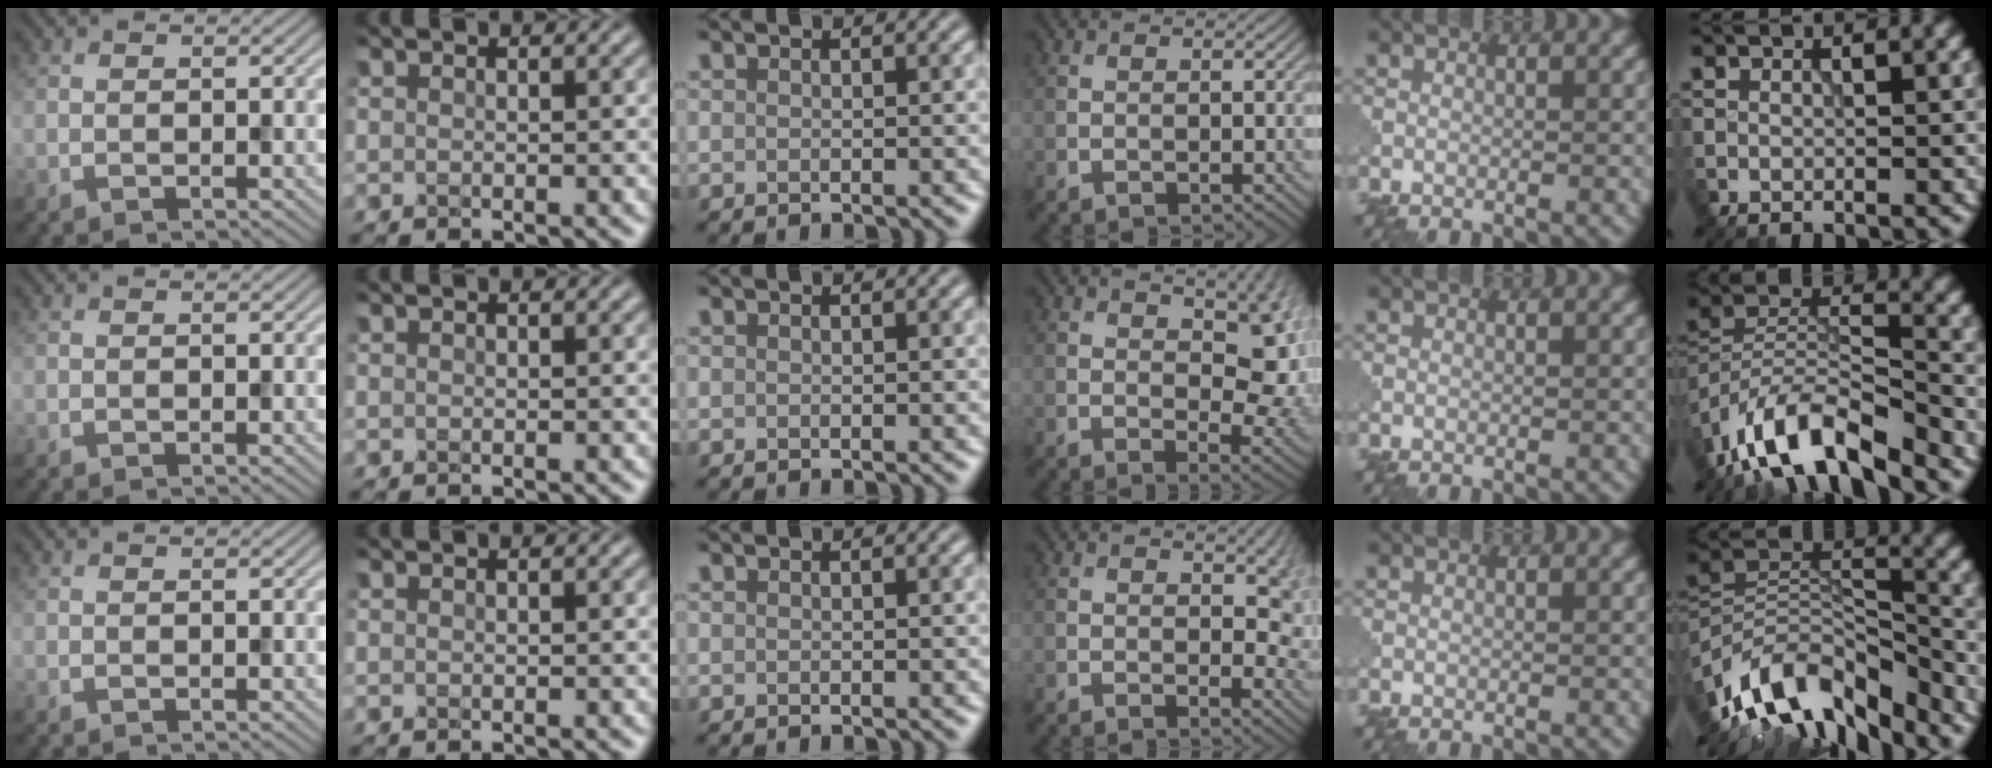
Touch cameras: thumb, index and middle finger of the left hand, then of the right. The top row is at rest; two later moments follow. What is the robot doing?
{"motion": "shake", "object": "medicine bottle"}